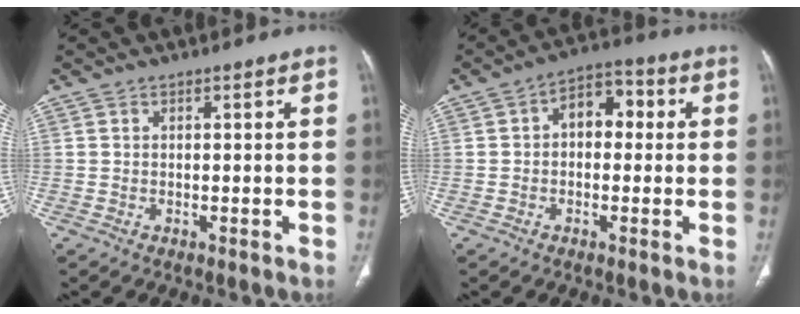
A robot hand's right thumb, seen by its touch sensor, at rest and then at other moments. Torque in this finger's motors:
{"motor_torque": [0.53, 1.51, 0.69, -0.38, 0.03]}